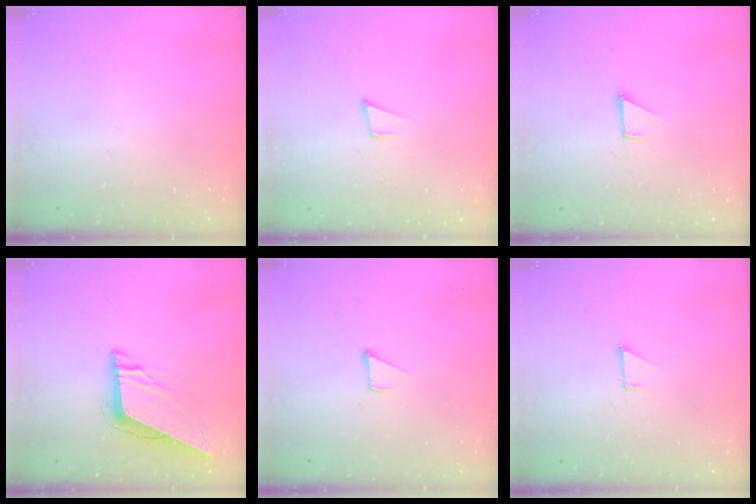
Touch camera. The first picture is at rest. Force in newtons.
{"total": 4.8, "press": 3.9, "slide": 2.7}
{"total": 1.5, "press": 1.5, "slide": 0.1}
{"total": 8.3, "press": 8.2, "slide": 1.5}
{"total": 2.3, "press": 2.3, "slide": 0.2}
{"total": 0.8, "press": 0.8, "slide": 0.1}